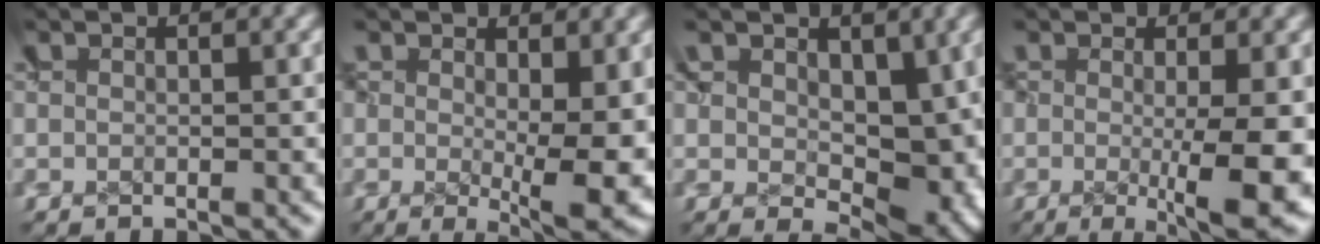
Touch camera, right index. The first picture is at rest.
{"total": 5.1, "force": [-0.5, 1.6, 4.9], "torque": [-0.053, -0.024, 0.009]}
{"total": 4.9, "force": [-0.4, 3.2, 3.7], "torque": [-0.066, -0.034, 0.009]}
{"total": 6.1, "force": [-1.8, 1.4, 5.6], "torque": [-0.054, -0.017, -0.015]}